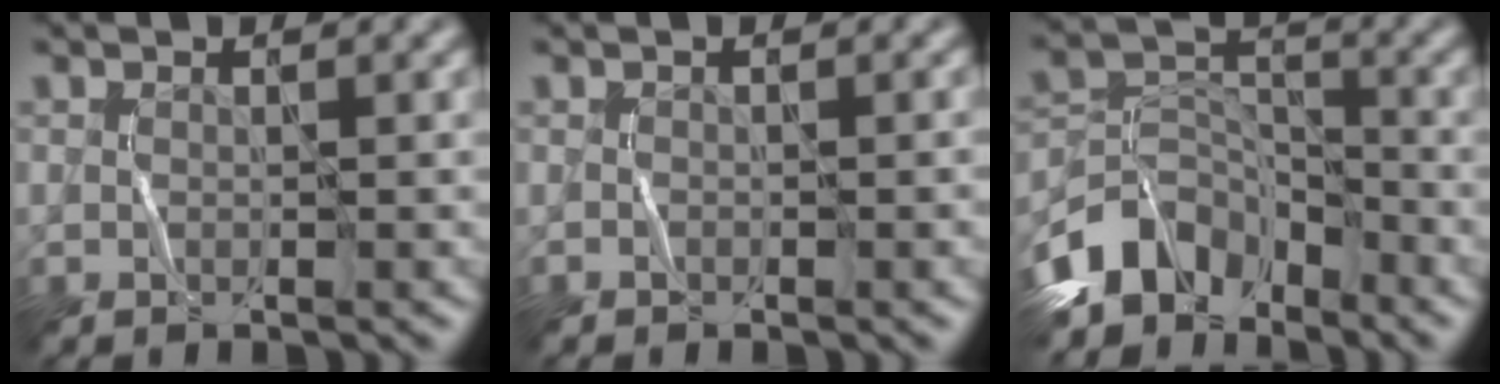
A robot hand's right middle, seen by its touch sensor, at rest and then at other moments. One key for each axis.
{"total": 0.7, "fx": -0.5, "fy": 0.2, "fz": 0.5, "tx": -0.002, "ty": 0.009, "tz": -0.007}
{"total": 6.0, "fx": -4.7, "fy": 3.4, "fz": 1.5, "tx": -0.020, "ty": 0.001, "tz": -0.098}